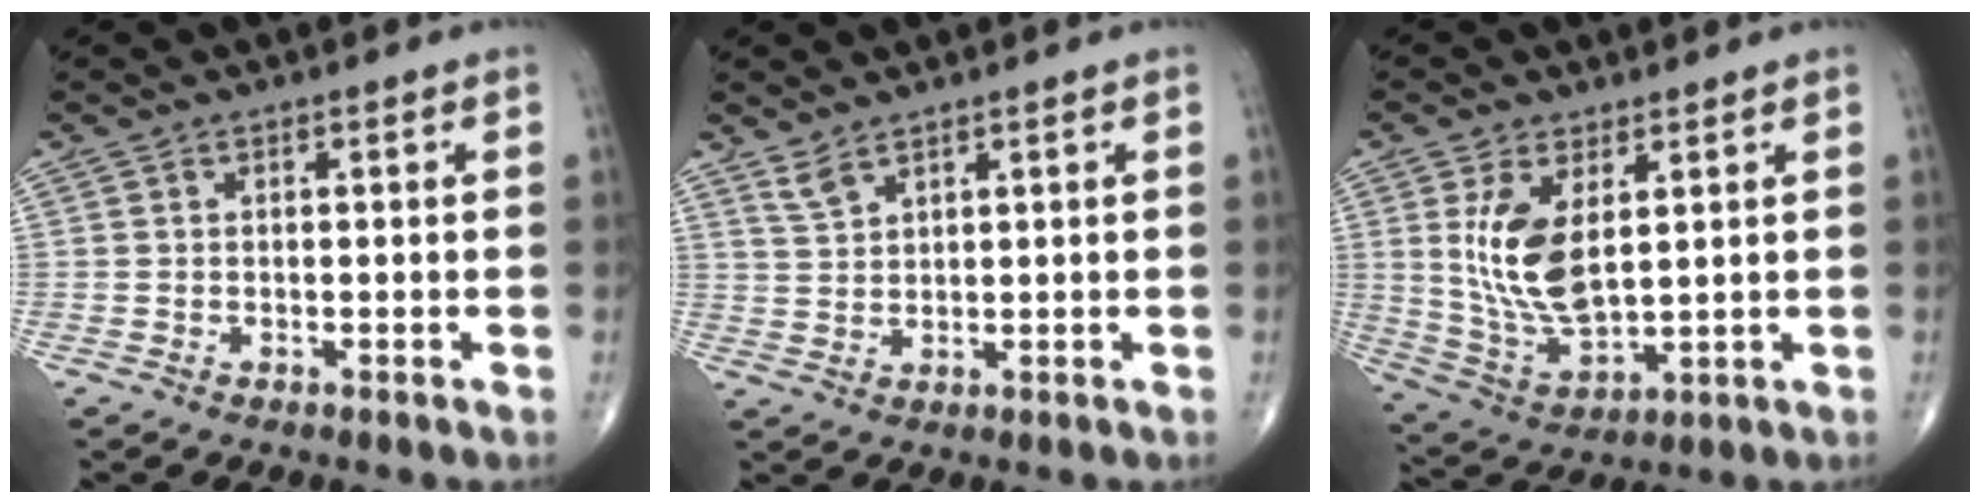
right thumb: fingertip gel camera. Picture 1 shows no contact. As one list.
[{"total": 2.8, "force": [2.4, 0.8, 1.3], "torque": [-0.028, -0.012, 0.055]}, {"total": 11.5, "force": [3.0, 5.6, 9.5], "torque": [-0.181, -0.022, 0.075]}]